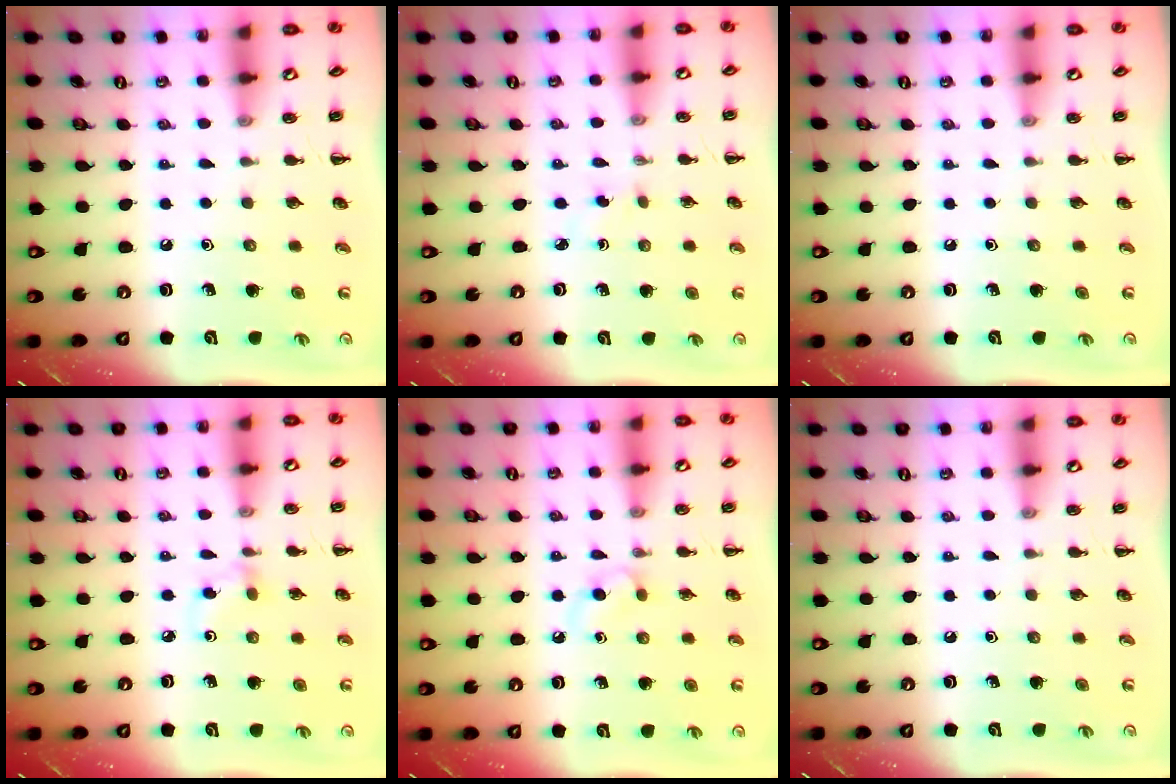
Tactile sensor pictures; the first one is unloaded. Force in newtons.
{"total": 1.3, "press": 1.2, "slide": 0.6}
{"total": 0.0}
{"total": 3.7, "press": 3.4, "slide": 1.5}
{"total": 2.4, "press": 2.1, "slide": 1.1}
{"total": 0.0}